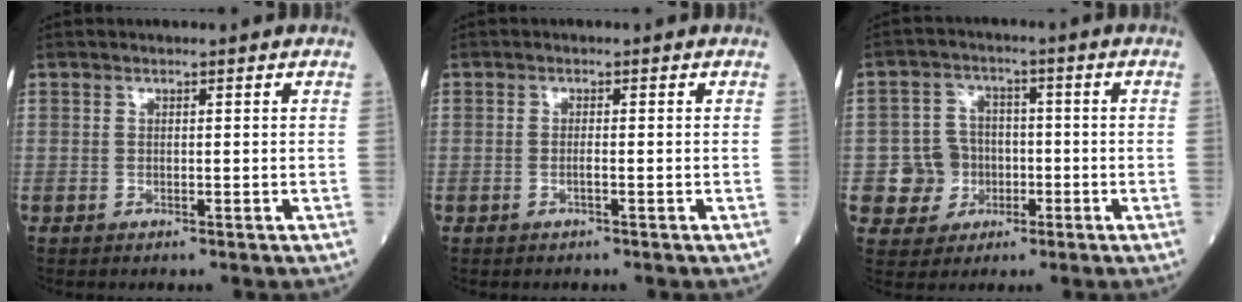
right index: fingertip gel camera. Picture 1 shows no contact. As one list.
[{"total": 0.7, "force": [-0.3, 0.0, 0.7], "torque": [-0.014, 0.002, -0.004]}, {"total": 6.4, "force": [-1.4, 6.1, 0.9], "torque": [-0.014, 0.014, -0.016]}]